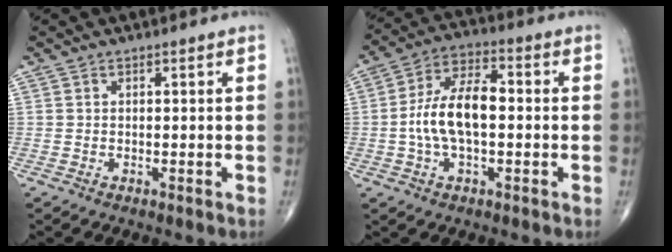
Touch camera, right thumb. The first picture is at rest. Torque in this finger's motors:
{"motor_torque": [1.82, 1.89, 0.72, -0.57, 0.29]}